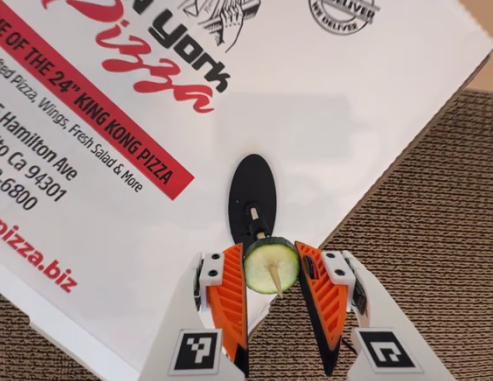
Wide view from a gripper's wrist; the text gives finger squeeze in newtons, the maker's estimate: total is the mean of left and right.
{"total": 8.6, "left": 8.8, "right": 8.5}